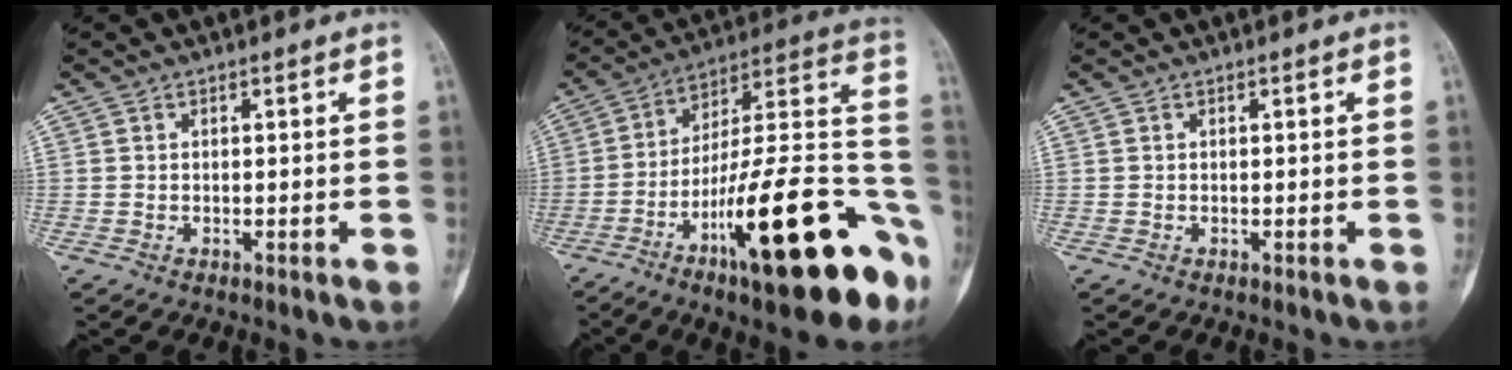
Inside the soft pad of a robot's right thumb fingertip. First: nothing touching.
{"total": 28.2, "force": [-12.4, 7.6, 24.2], "torque": [-0.305, 0.064, -0.185]}
{"total": 0.0}